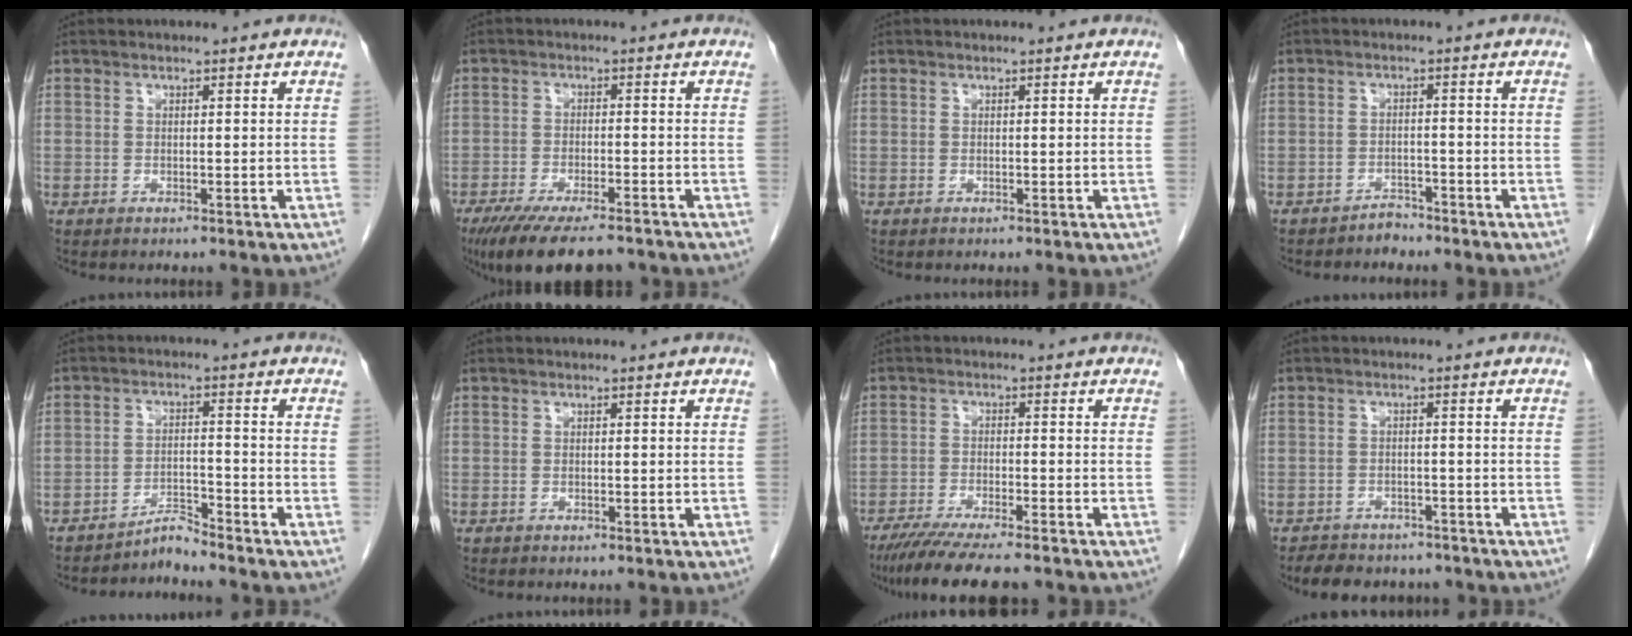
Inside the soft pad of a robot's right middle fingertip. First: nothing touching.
{"total": 11.8, "force": [-9.3, 2.6, 6.7], "torque": [-0.110, -0.022, -0.144]}
{"total": 0.0}
{"total": 2.1, "force": [-1.9, 0.7, 0.0], "torque": [0.001, 0.001, -0.030]}
{"total": 3.3, "force": [-3.2, -0.5, -0.1], "torque": [0.006, -0.012, -0.057]}
{"total": 0.0}
{"total": 10.4, "force": [-8.7, 0.6, 5.8], "torque": [-0.089, -0.027, -0.137]}
{"total": 8.2, "force": [-7.1, 3.4, 2.2], "torque": [-0.037, -0.001, -0.093]}